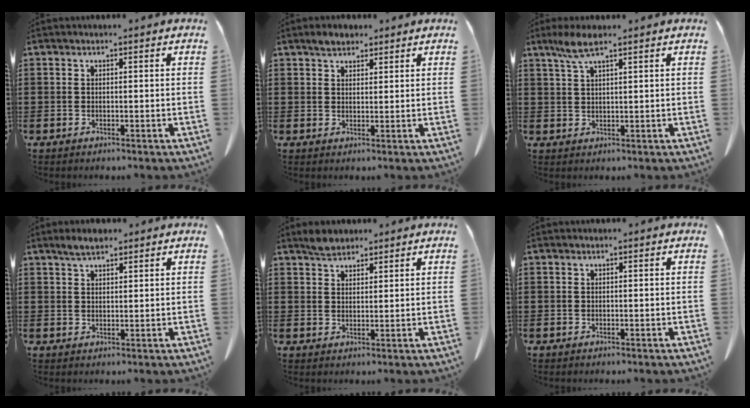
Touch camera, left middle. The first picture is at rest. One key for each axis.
{"total": 2.4, "fx": 2.1, "fy": 0.8, "fz": 0.7, "tx": -0.009, "ty": 0.003, "tz": 0.039}
{"total": 4.3, "fx": 2.8, "fy": 0.6, "fz": 3.2, "tx": -0.070, "ty": 0.002, "tz": 0.050}
{"total": 2.6, "fx": 2.2, "fy": 0.4, "fz": 1.3, "tx": -0.028, "ty": 0.004, "tz": 0.042}
{"total": 2.7, "fx": 2.5, "fy": 0.8, "fz": 0.7, "tx": -0.017, "ty": 0.005, "tz": 0.049}
{"total": 0.0}